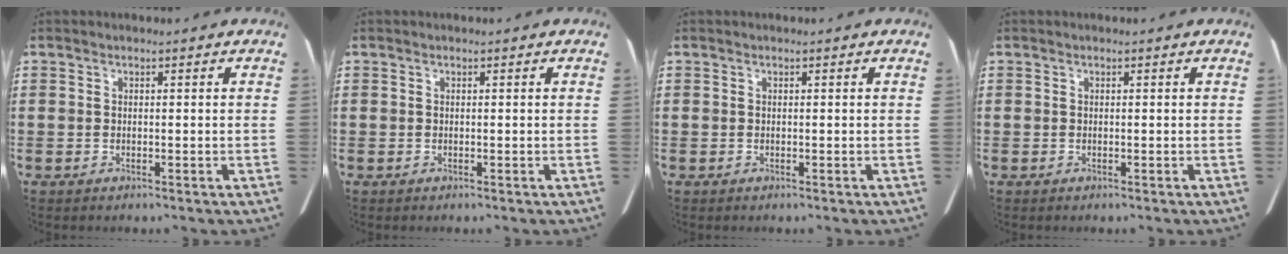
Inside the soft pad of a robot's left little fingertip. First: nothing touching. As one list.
[{"total": 0.0}, {"total": 0.0}, {"total": 0.0}]